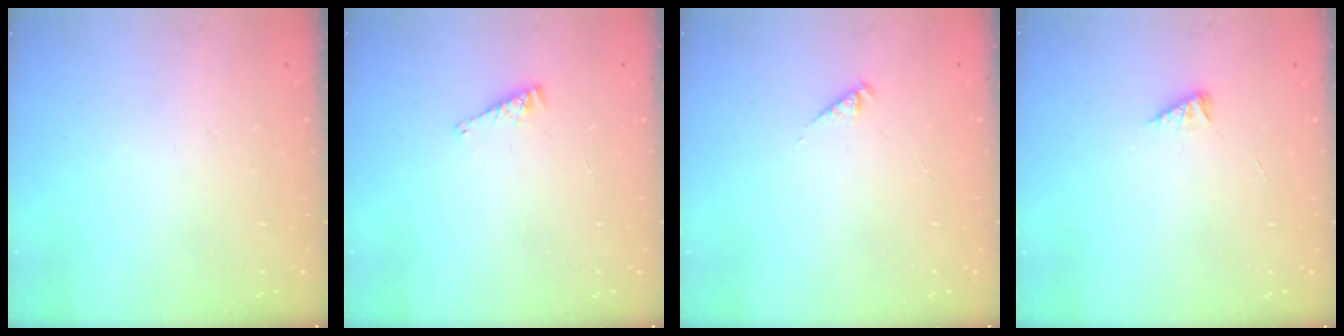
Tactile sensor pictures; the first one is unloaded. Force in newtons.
{"total": 2.6, "press": 2.6, "slide": 0.3}
{"total": 2.4, "press": 2.4, "slide": 0.4}
{"total": 1.8, "press": 1.7, "slide": 0.3}